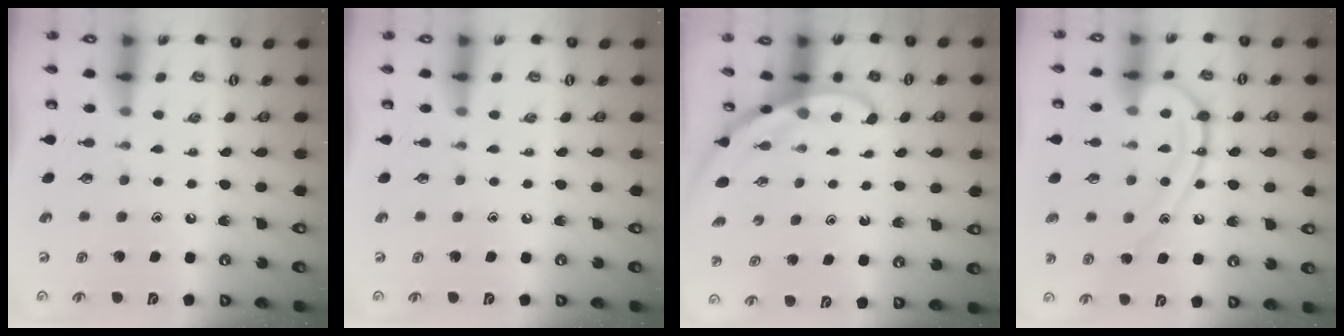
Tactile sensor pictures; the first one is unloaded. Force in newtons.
{"total": 0.0}
{"total": 3.3, "press": 3.3, "slide": 0.1}
{"total": 14.6, "press": 14.5, "slide": 1.5}